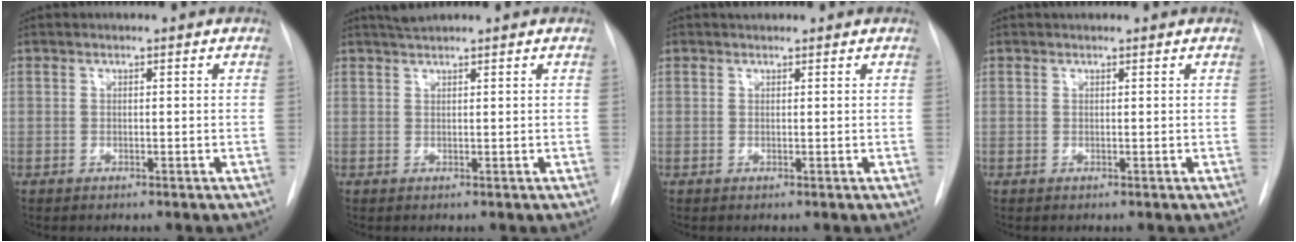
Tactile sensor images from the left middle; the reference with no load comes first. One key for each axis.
{"total": 1.4, "fx": 1.3, "fy": 0.3, "fz": 0.3, "tx": -0.012, "ty": 0.008, "tz": 0.025}
{"total": 1.3, "fx": 1.1, "fy": 0.5, "fz": 0.1, "tx": -0.010, "ty": 0.016, "tz": 0.020}
{"total": 0.8, "fx": 0.8, "fy": 0.3, "fz": 0.1, "tx": -0.011, "ty": 0.013, "tz": 0.016}